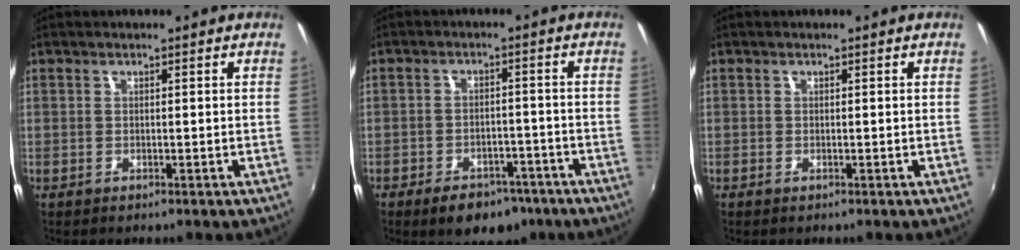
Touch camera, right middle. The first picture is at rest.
{"total": 9.2, "force": [-6.3, 5.3, 4.1], "torque": [-0.089, 0.006, -0.077]}
{"total": 0.0}